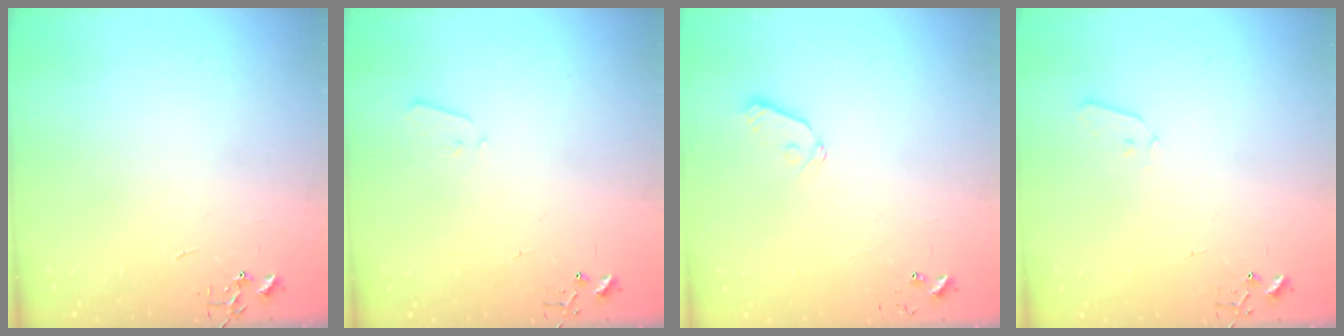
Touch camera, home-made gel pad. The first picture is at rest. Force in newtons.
{"total": 3.3, "press": 3.2, "slide": 0.5}
{"total": 6.0, "press": 6.0, "slide": 0.7}
{"total": 4.0, "press": 3.9, "slide": 0.6}